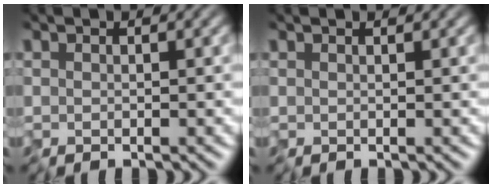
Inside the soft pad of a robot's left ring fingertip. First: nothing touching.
{"total": 0.8, "force": [0.7, 0.2, 0.4], "torque": [-0.002, 0.001, 0.003]}